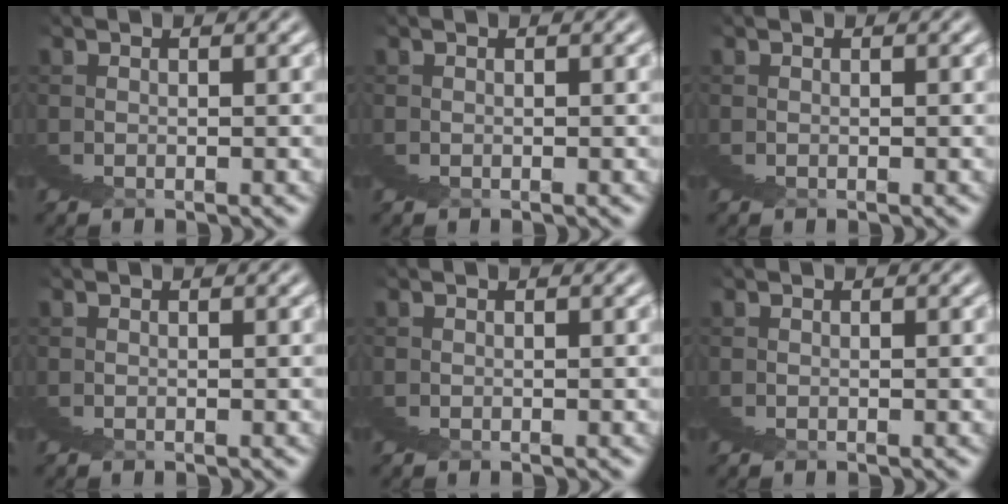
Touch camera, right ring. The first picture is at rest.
{"total": 0.0}
{"total": 0.0}
{"total": 0.0}
{"total": 0.0}
{"total": 0.0}